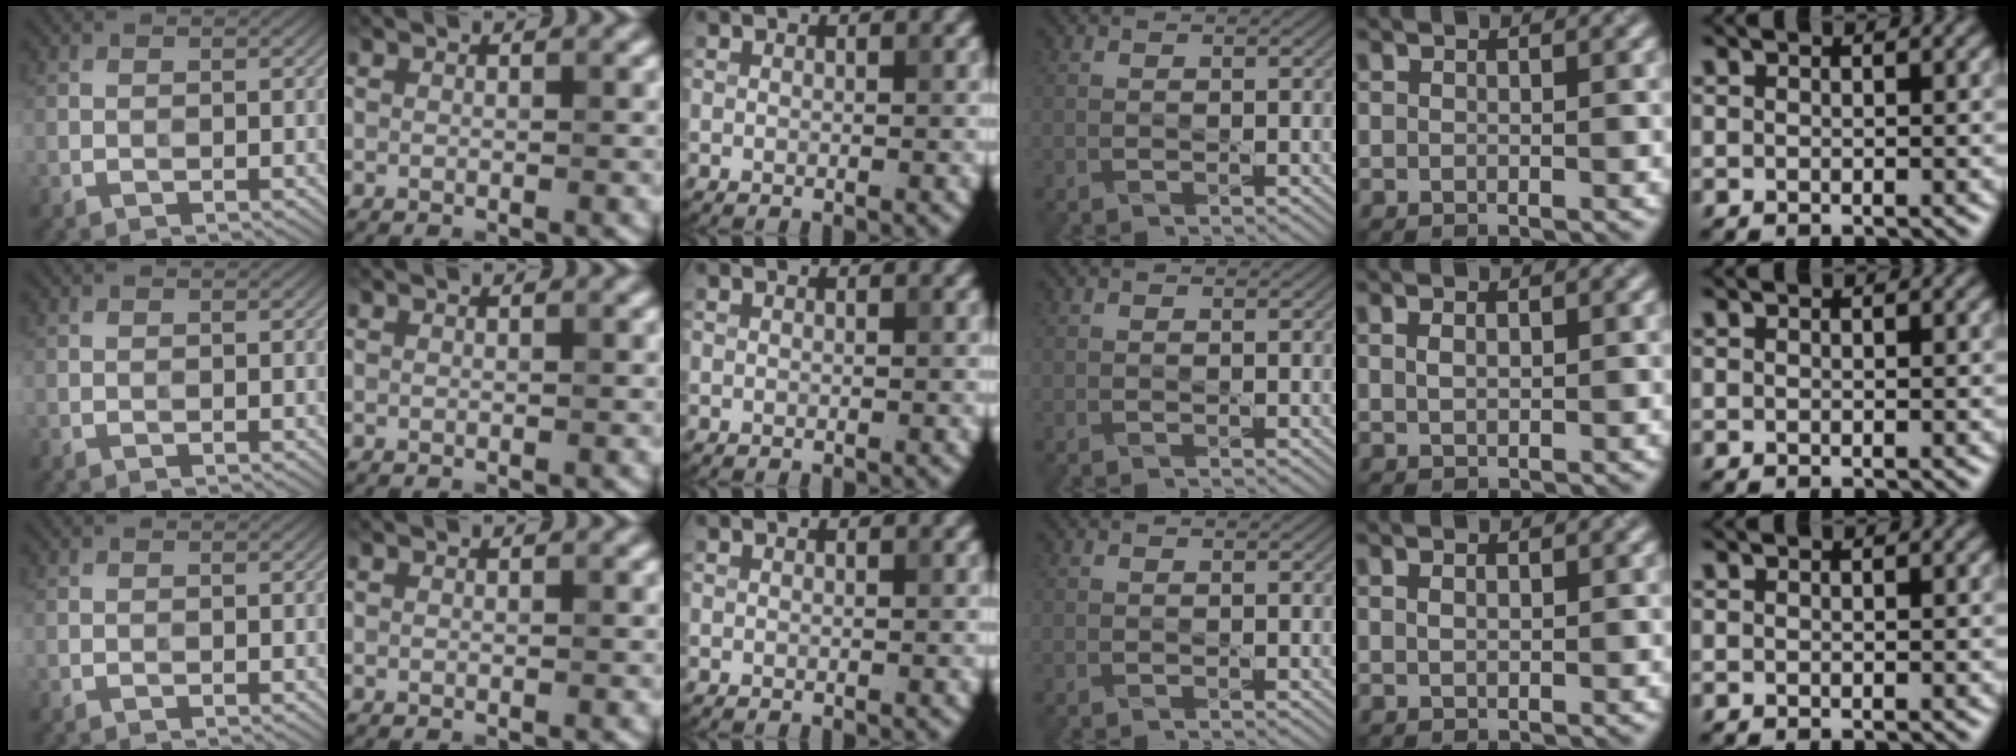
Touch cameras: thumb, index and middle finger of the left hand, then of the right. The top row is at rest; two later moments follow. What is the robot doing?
{"motion": "dispense", "object": "soap dispenser"}